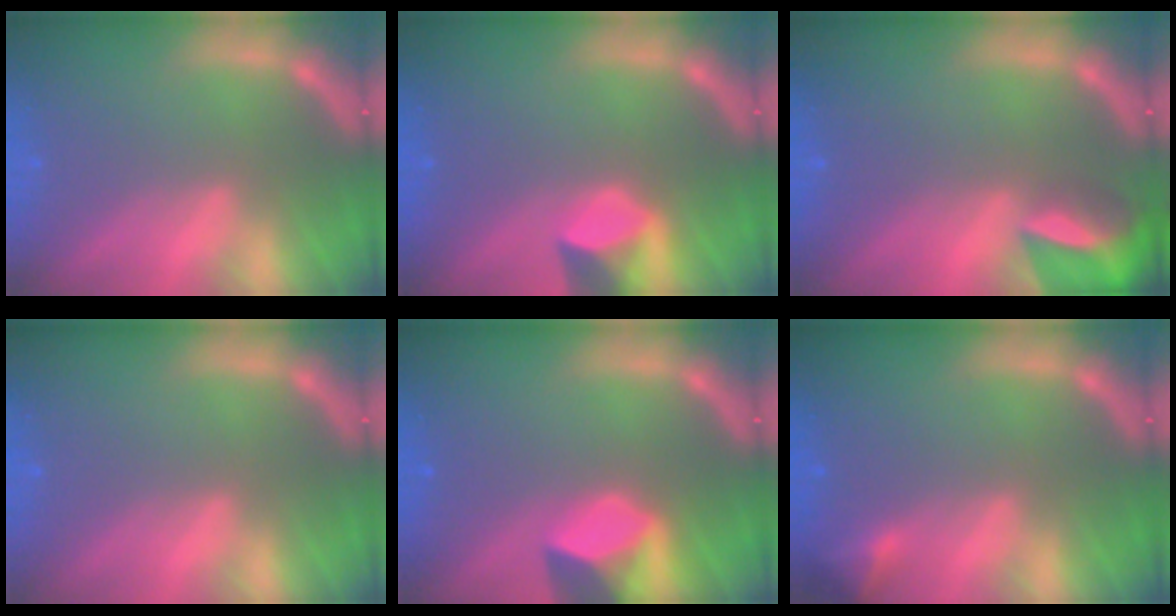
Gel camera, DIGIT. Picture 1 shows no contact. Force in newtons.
{"total": 3.0}
{"total": 6.0}
{"total": 0.0}
{"total": 4.4}
{"total": 1.9}